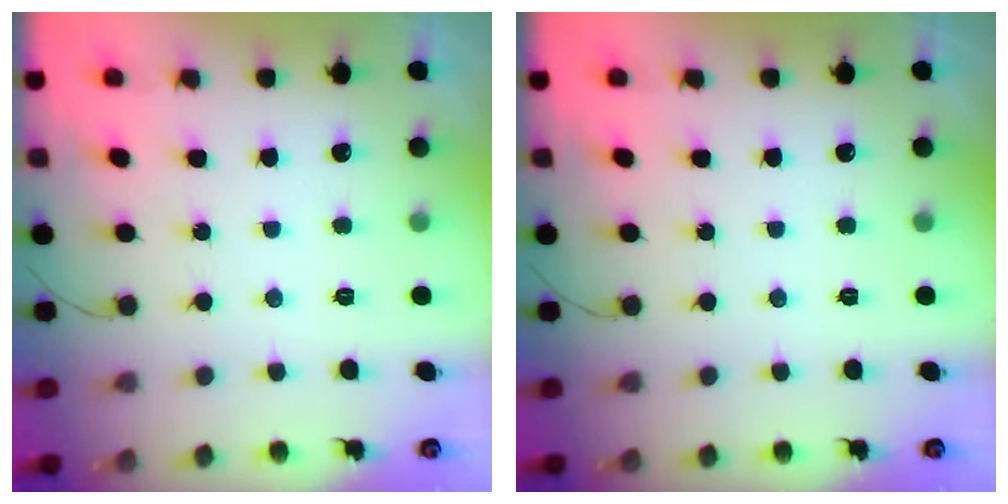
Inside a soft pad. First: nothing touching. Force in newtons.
{"total": 0.0}